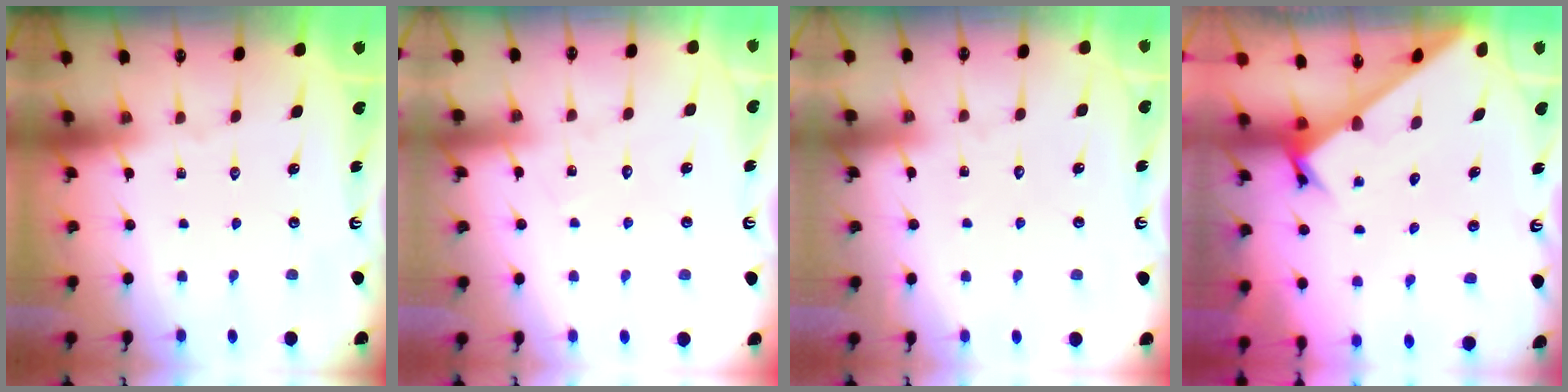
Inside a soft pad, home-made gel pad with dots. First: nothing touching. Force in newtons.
{"total": 5.1, "press": 5.1, "slide": 0.5}
{"total": 4.1, "press": 4.1, "slide": 0.4}
{"total": 2.4, "press": 2.4, "slide": 0.1}